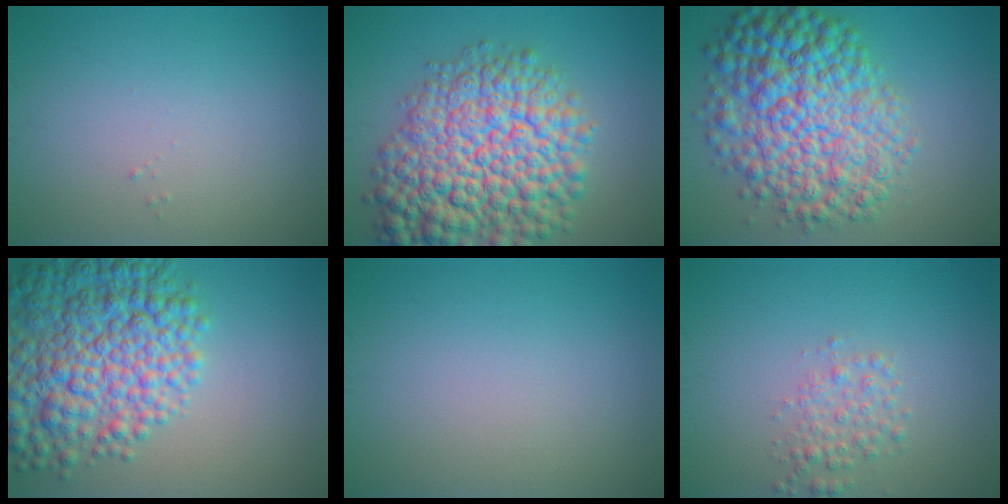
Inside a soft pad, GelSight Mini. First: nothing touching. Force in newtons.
{"total": 12.7, "press": 12.7, "slide": 0.5}
{"total": 10.8, "press": 10.8, "slide": 0.2}
{"total": 9.9, "press": 9.9, "slide": 0.3}
{"total": 0.0}
{"total": 2.1, "press": 2.1, "slide": 0.0}